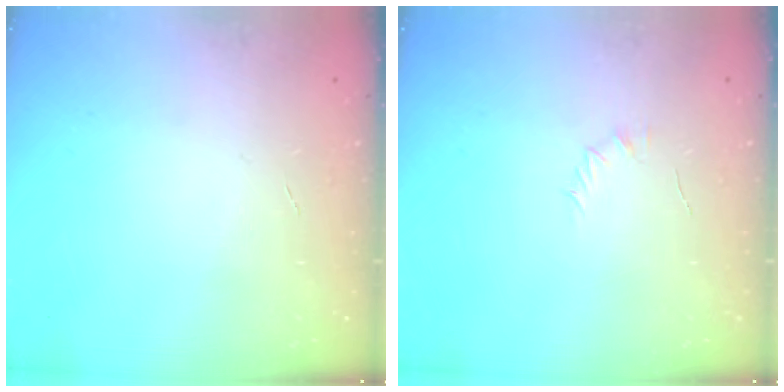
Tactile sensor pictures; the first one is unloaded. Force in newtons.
{"total": 3.8, "press": 3.6, "slide": 1.1}